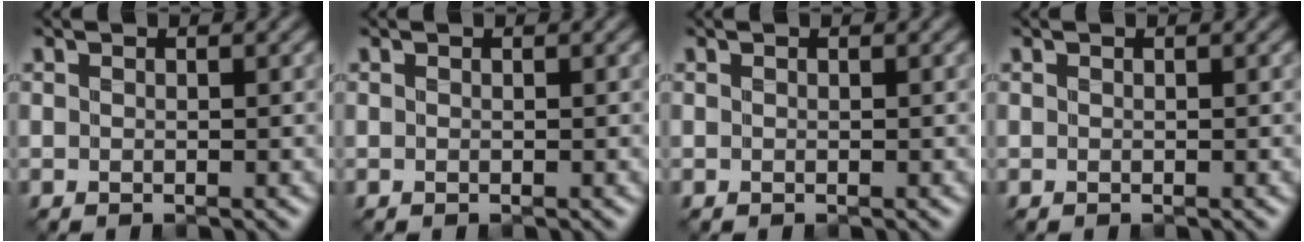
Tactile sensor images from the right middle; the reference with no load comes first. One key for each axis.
{"total": 0.0}
{"total": 0.0}
{"total": 0.0}